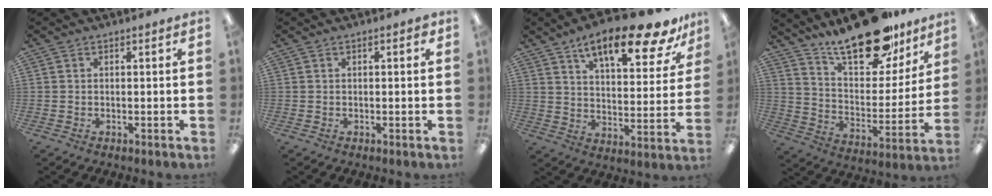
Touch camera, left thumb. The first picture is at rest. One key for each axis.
{"total": 1.6, "fx": 0.5, "fy": 0.5, "fz": 1.4, "tx": -0.020, "ty": 0.001, "tz": 0.006}
{"total": 17.6, "fx": 12.6, "fy": 5.3, "fz": 11.1, "tx": -0.165, "ty": -0.072, "tz": 0.202}
{"total": 23.4, "fx": 18.1, "fy": 9.2, "fz": 11.6, "tx": -0.174, "ty": -0.117, "tz": 0.311}